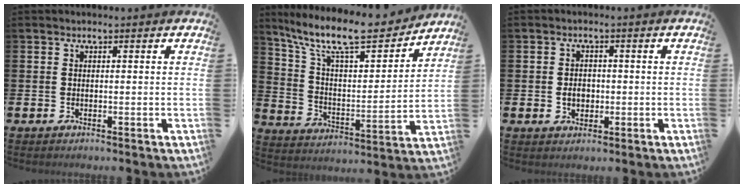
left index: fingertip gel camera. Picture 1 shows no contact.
{"total": 12.3, "force": [10.6, 2.9, 5.6], "torque": [-0.138, -0.067, 0.181]}
{"total": 2.5, "force": [-0.3, 1.9, 1.5], "torque": [-0.015, 0.000, -0.012]}